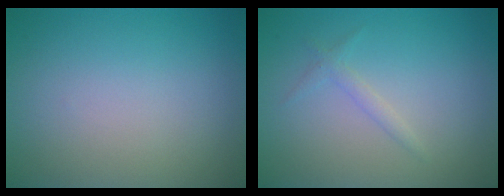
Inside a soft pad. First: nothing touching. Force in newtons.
{"total": 1.1, "press": 1.1, "slide": 0.1}